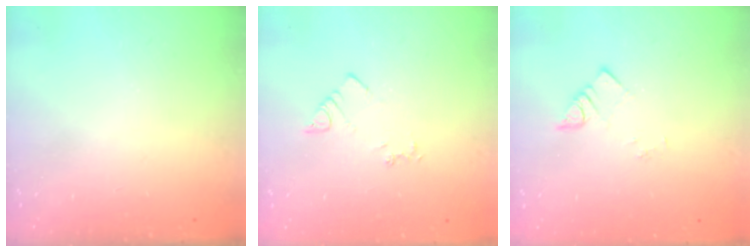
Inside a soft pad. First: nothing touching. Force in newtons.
{"total": 2.3, "press": 2.3, "slide": 0.3}
{"total": 2.2, "press": 2.2, "slide": 0.2}